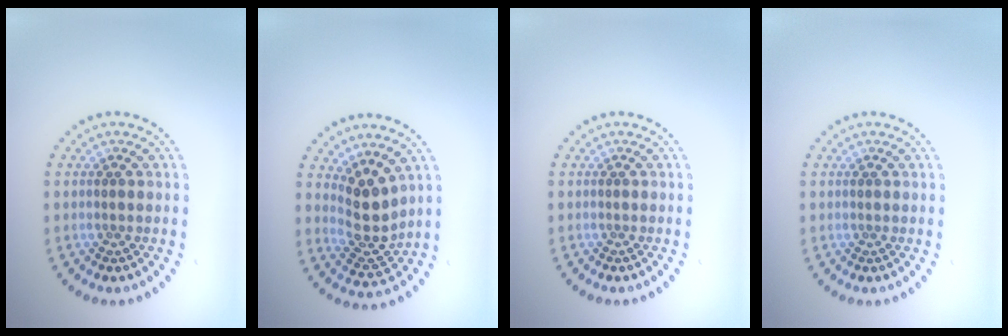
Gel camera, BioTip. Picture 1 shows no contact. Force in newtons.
{"total": 3.8, "press": 2.9, "slide": 2.5}
{"total": 0.0}
{"total": 0.0}